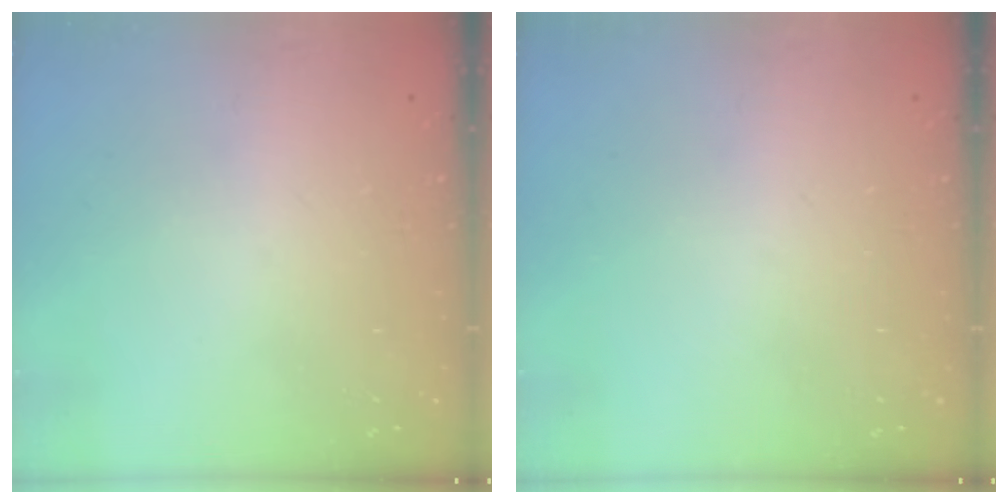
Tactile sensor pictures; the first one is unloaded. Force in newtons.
{"total": 0.0}